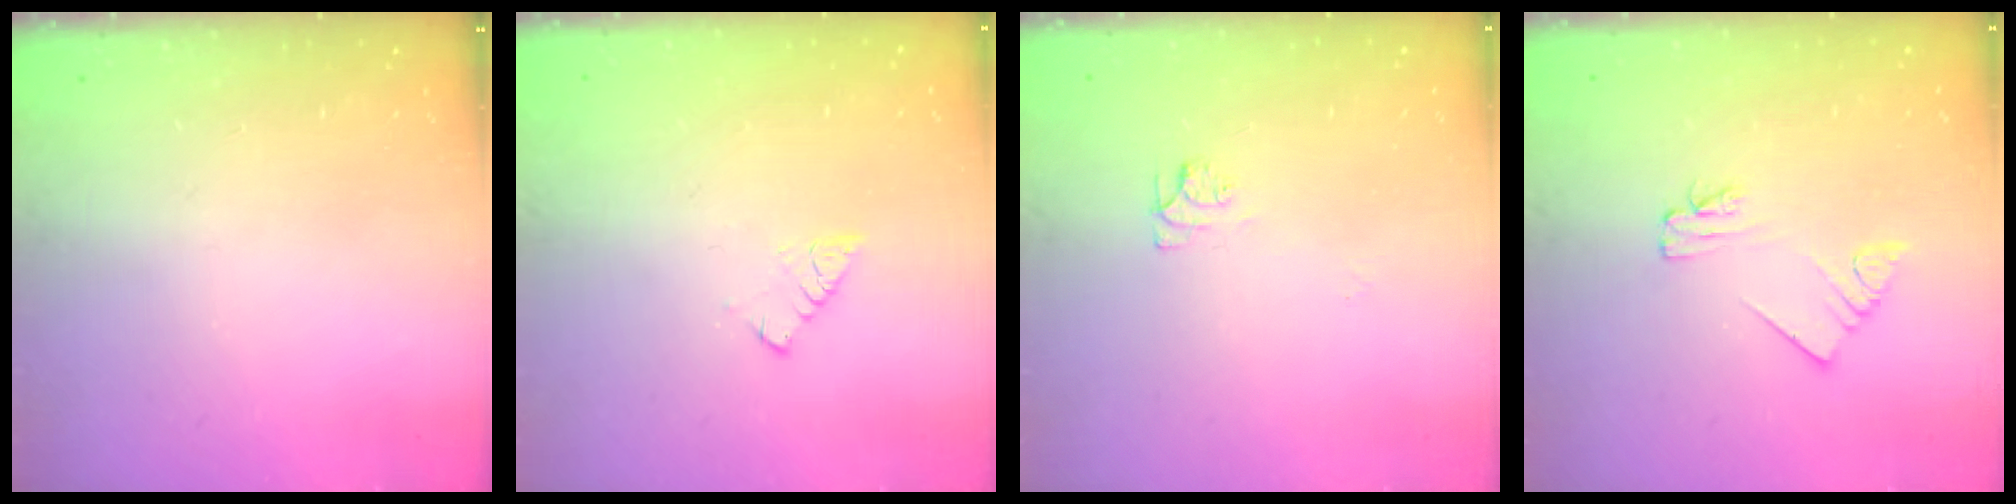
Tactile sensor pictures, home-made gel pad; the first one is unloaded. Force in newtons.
{"total": 5.2, "press": 5.1, "slide": 0.4}
{"total": 6.2, "press": 6.2, "slide": 0.7}
{"total": 2.2, "press": 2.2, "slide": 0.3}